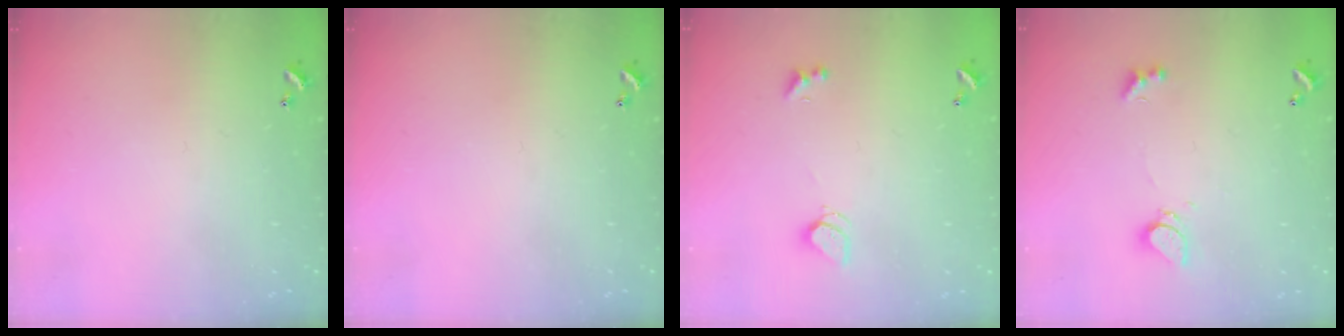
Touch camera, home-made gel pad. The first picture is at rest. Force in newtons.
{"total": 0.0}
{"total": 1.4, "press": 1.3, "slide": 0.5}
{"total": 1.8, "press": 1.7, "slide": 0.5}